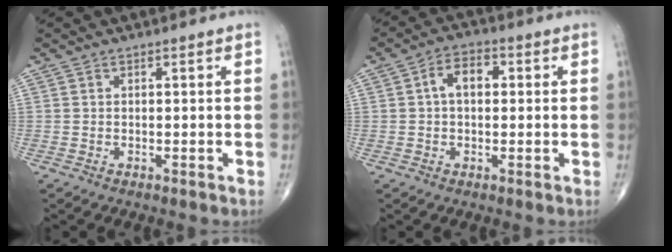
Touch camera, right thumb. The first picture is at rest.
{"total": 5.6, "force": [0.6, 3.5, 4.2], "torque": [-0.063, 0.019, 0.003]}